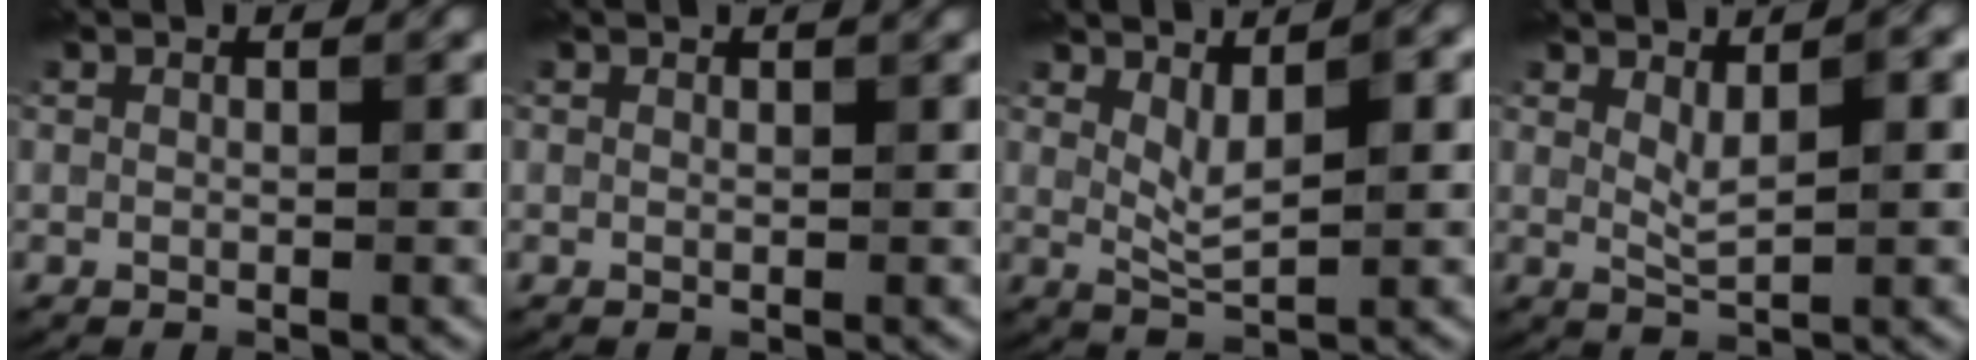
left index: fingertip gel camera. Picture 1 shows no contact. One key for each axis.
{"total": 0.6, "fx": 0.5, "fy": 0.1, "fz": 0.2, "tx": -0.002, "ty": -0.003, "tz": 0.005}
{"total": 2.7, "fx": 0.8, "fy": 0.9, "fz": 2.4, "tx": -0.053, "ty": -0.003, "tz": 0.024}
{"total": 2.1, "fx": 0.6, "fy": 0.6, "fz": 1.9, "tx": -0.039, "ty": -0.002, "tz": 0.019}